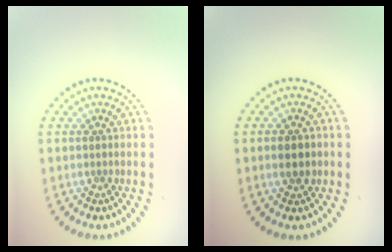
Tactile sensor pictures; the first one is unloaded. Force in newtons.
{"total": 2.0, "press": 2.0, "slide": 0.1}